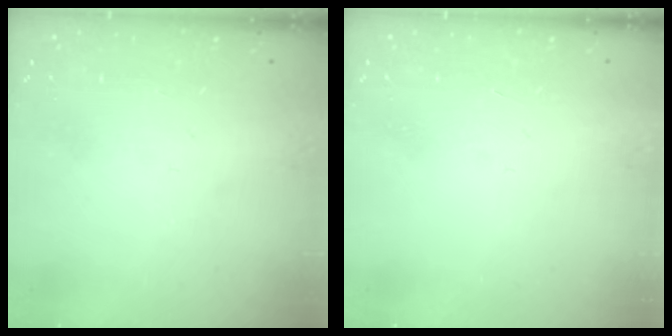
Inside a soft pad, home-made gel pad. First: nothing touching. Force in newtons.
{"total": 1.5, "press": 1.5, "slide": 0.1}